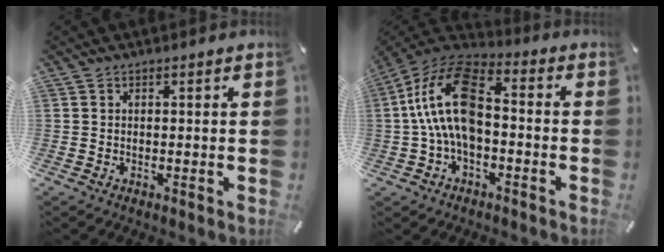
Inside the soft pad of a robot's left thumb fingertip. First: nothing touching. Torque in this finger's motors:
{"motor_torque": [2.24, 2.78, 1.50, 0.76, 0.32]}